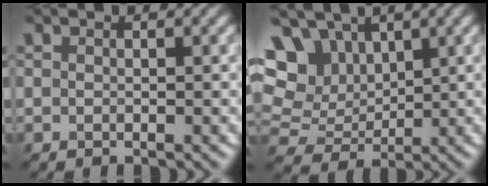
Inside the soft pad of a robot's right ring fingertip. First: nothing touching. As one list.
[{"total": 11.5, "force": [4.9, 8.4, 6.2], "torque": [-0.122, 0.024, 0.078]}]